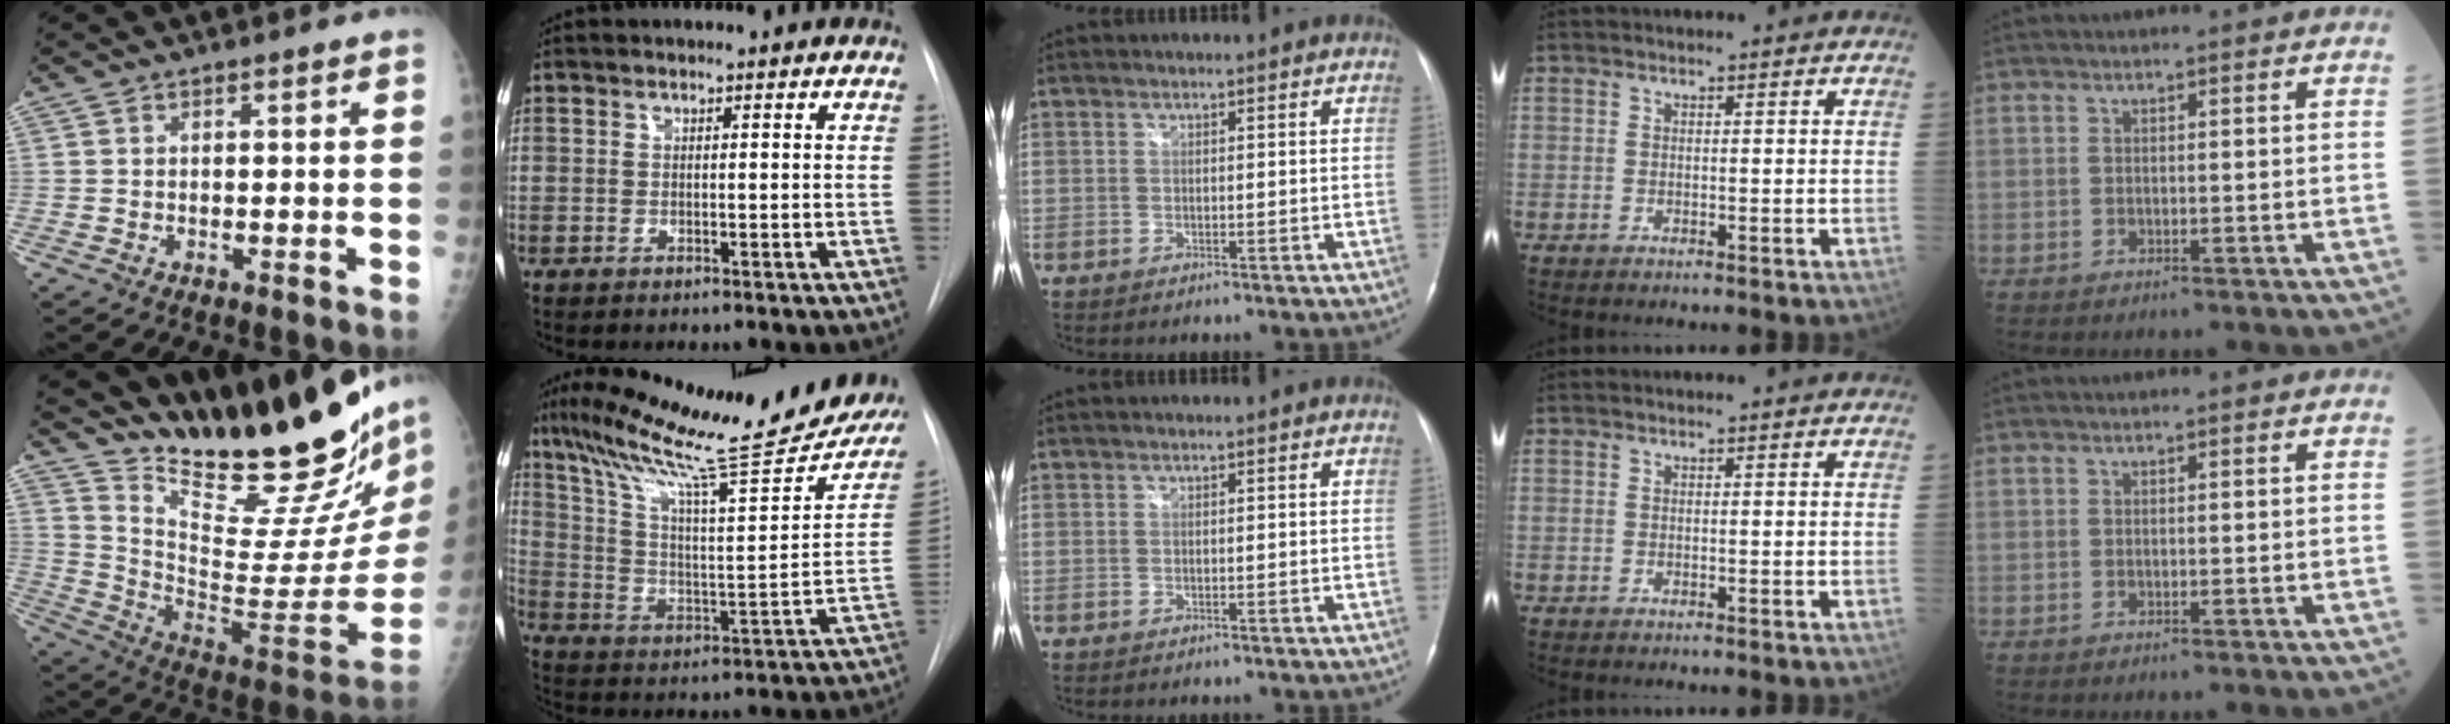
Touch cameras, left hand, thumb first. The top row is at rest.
{"thumb": {"total": 32.6, "force": [27.2, 6.1, 16.9], "torque": [-0.242, -0.182, 0.396]}, "index": {"total": 28.1, "force": [22.9, 3.7, 15.9], "torque": [-0.255, -0.037, 0.321]}}